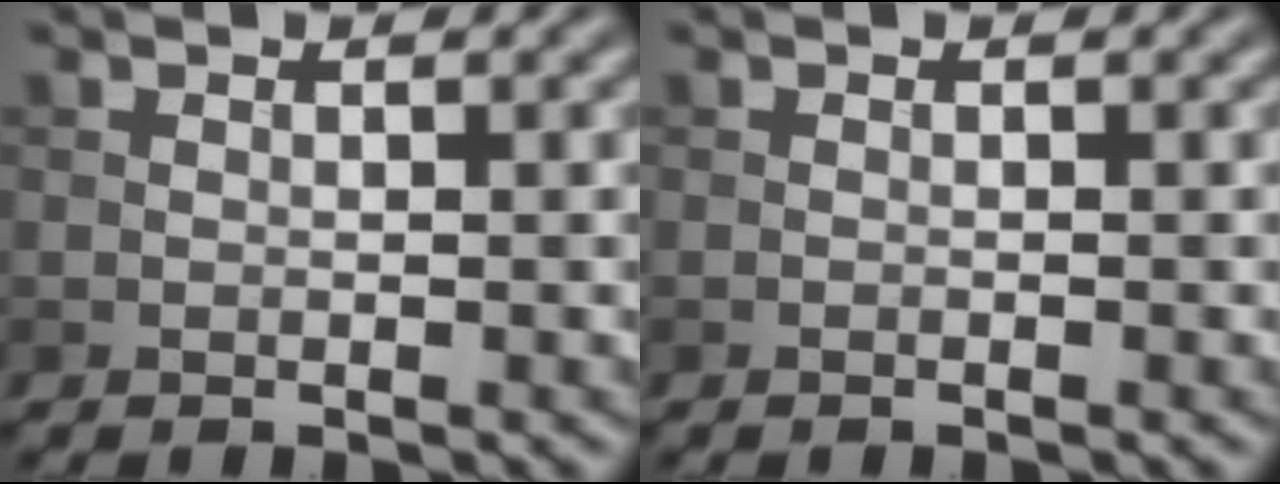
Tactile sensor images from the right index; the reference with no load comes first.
{"total": 0.0}